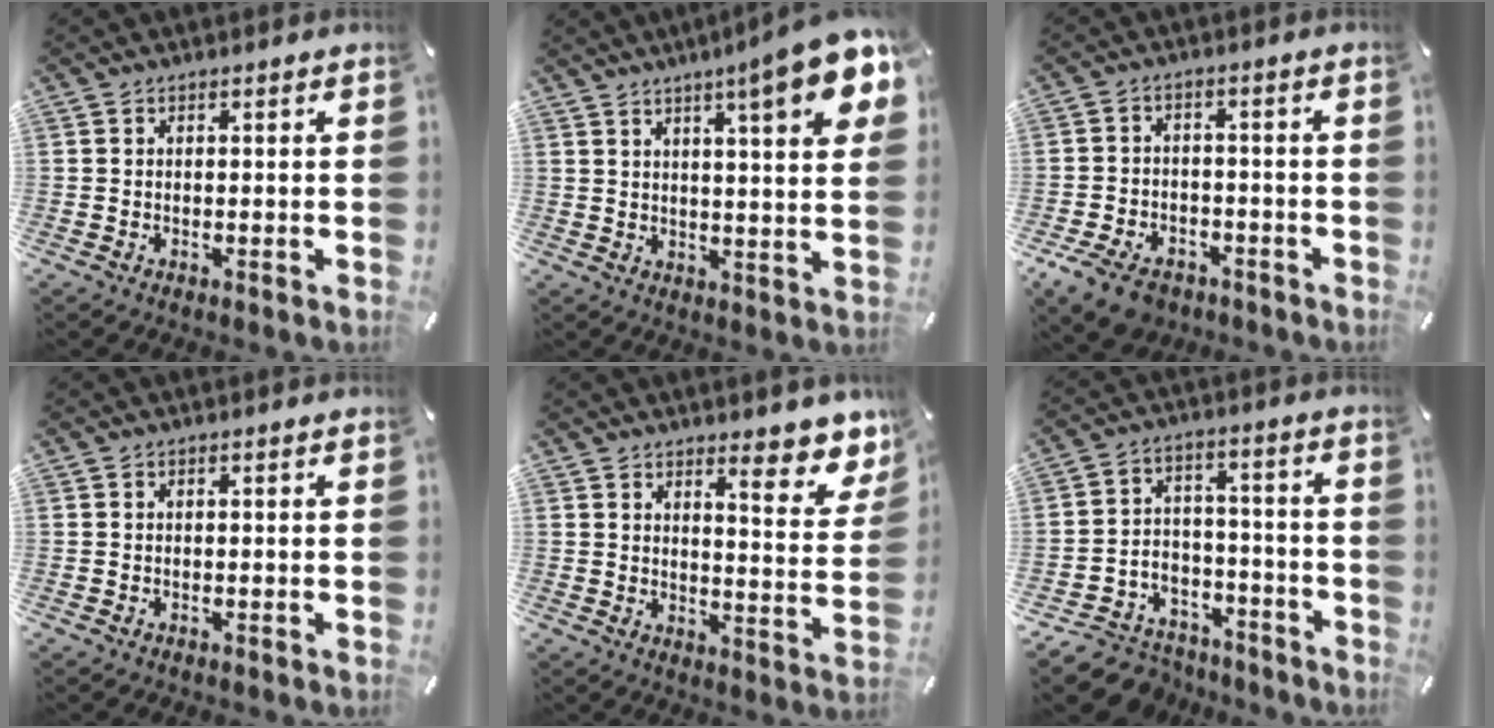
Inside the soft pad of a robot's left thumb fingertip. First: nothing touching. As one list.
[{"total": 12.6, "force": [7.4, 2.0, 10.0], "torque": [-0.139, -0.038, 0.113]}, {"total": 8.2, "force": [-5.4, 4.9, 3.6], "torque": [-0.078, 0.026, -0.100]}, {"total": 0.0}, {"total": 10.0, "force": [7.8, 3.0, 5.5], "torque": [-0.058, -0.066, 0.130]}, {"total": 8.1, "force": [-5.4, 5.9, 1.3], "torque": [-0.022, 0.032, -0.096]}]